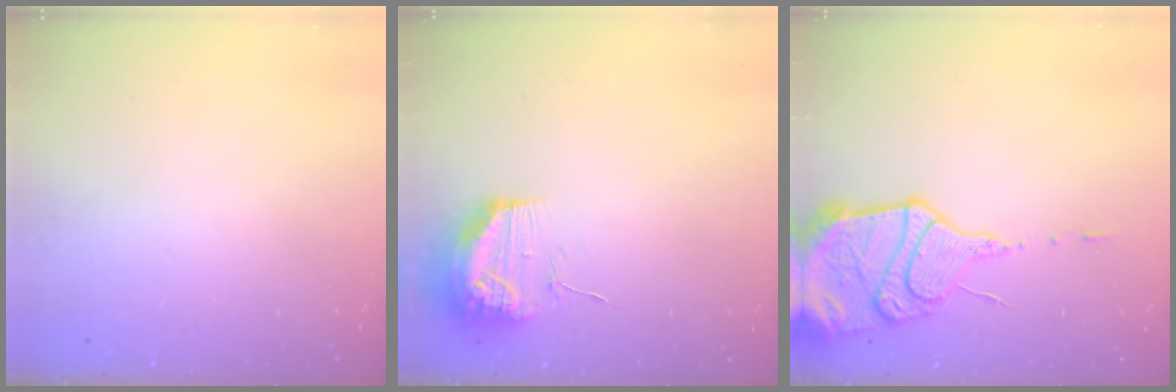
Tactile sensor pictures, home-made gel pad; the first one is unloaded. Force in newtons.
{"total": 12.3, "press": 12.3, "slide": 1.1}
{"total": 17.0, "press": 16.9, "slide": 1.6}